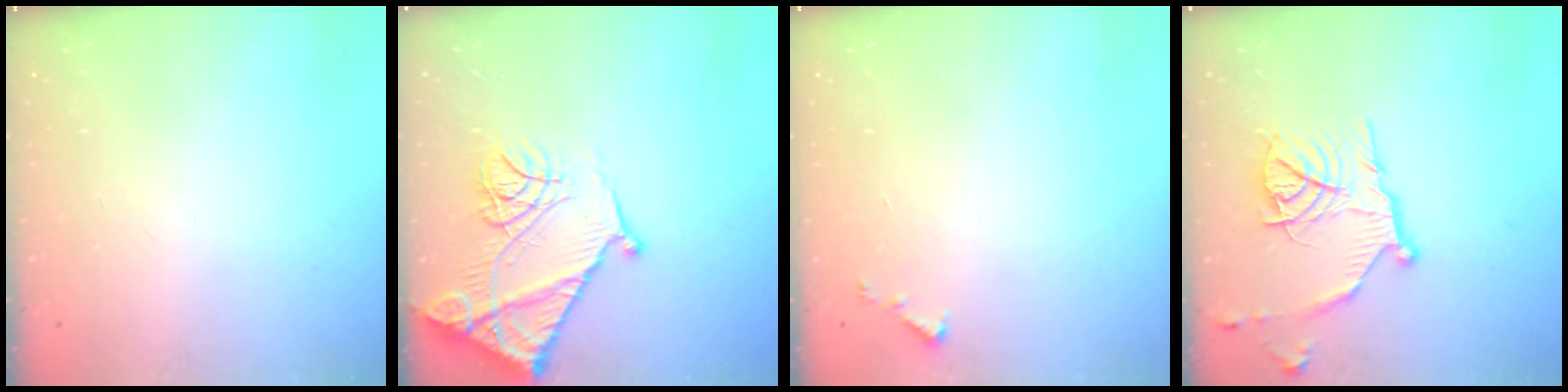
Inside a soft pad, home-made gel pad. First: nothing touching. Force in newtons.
{"total": 19.3, "press": 19.2, "slide": 2.1}
{"total": 3.1, "press": 3.1, "slide": 0.2}
{"total": 14.6, "press": 14.5, "slide": 1.3}